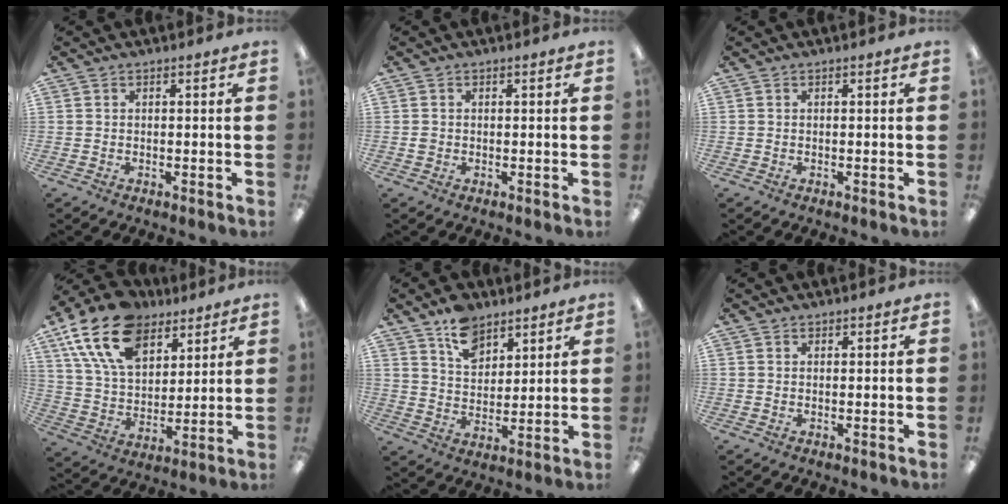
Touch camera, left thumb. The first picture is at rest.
{"total": 1.0, "force": [0.0, 1.0, 0.1], "torque": [-0.003, 0.005, -0.001]}
{"total": 0.0}
{"total": 18.3, "force": [11.5, 10.6, 9.4], "torque": [-0.186, -0.042, 0.213]}
{"total": 10.0, "force": [7.0, 6.1, 3.6], "torque": [-0.058, -0.035, 0.129]}
{"total": 0.5, "force": [0.4, 0.3, 0.0], "torque": [0.000, 0.001, 0.008]}